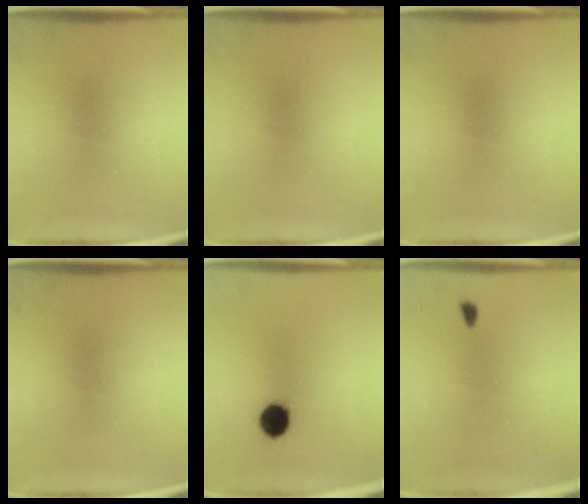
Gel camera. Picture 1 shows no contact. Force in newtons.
{"total": 0.0}
{"total": 0.0}
{"total": 0.0}
{"total": 6.5}
{"total": 1.1}